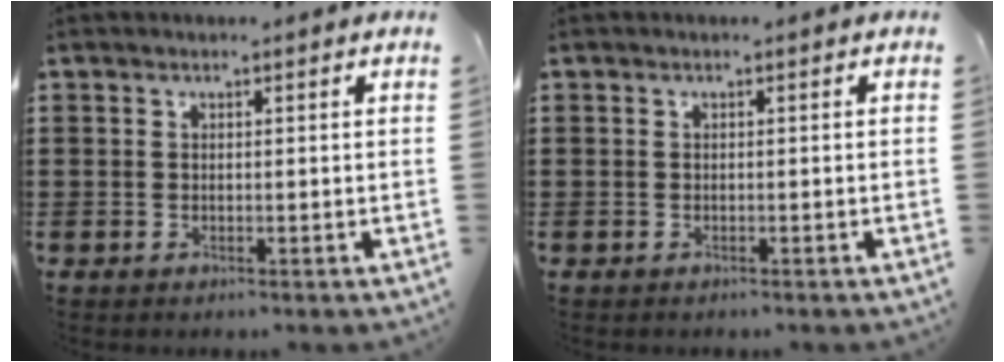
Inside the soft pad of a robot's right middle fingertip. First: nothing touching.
{"total": 0.0}